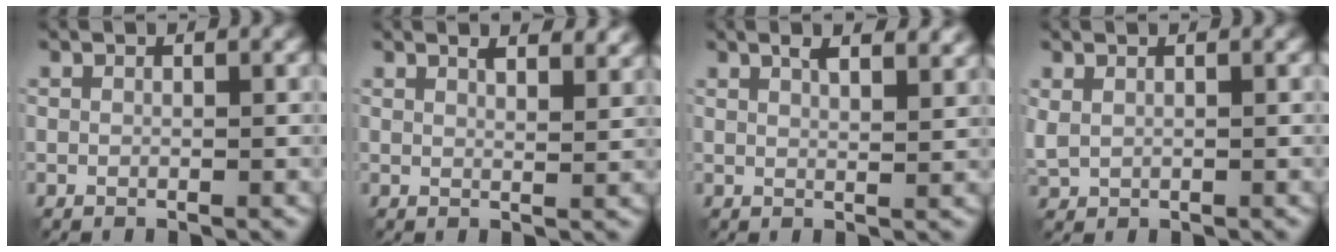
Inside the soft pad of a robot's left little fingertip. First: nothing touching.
{"total": 3.8, "force": [2.7, 1.3, 2.3], "torque": [-0.016, 0.011, 0.023]}
{"total": 4.8, "force": [3.0, 1.8, 3.3], "torque": [-0.028, 0.018, 0.025]}
{"total": 1.2, "force": [0.5, 0.7, 0.8], "torque": [-0.025, -0.001, 0.015]}